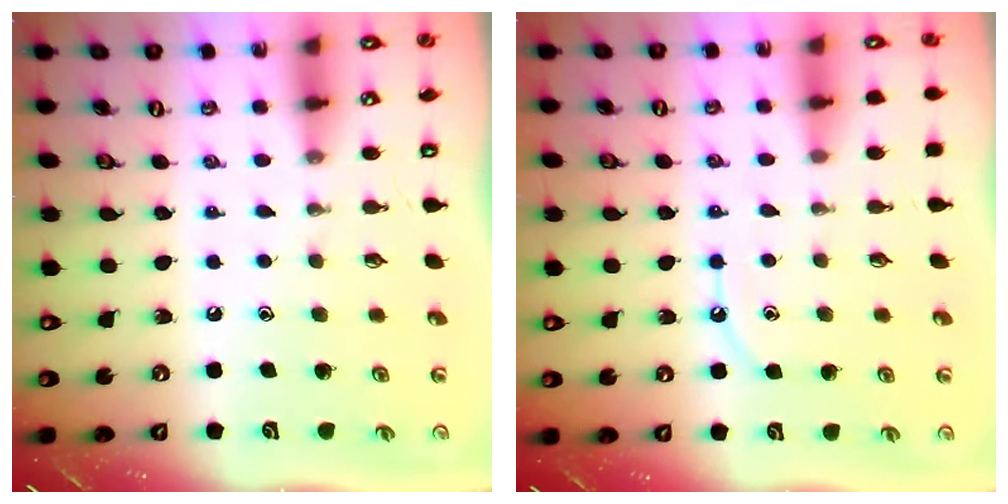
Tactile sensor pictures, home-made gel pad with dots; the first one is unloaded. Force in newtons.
{"total": 6.1, "press": 6.1, "slide": 0.6}